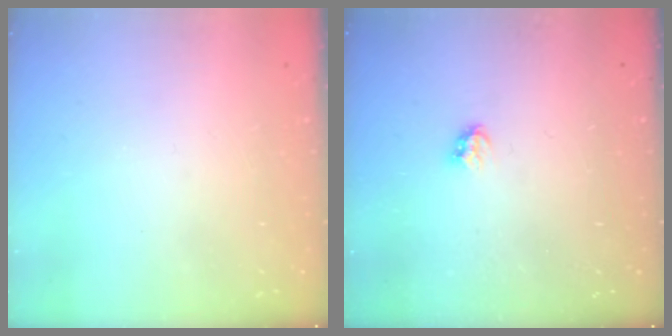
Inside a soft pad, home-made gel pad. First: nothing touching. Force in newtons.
{"total": 2.7, "press": 2.6, "slide": 0.4}